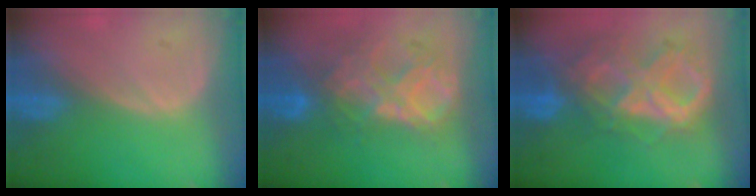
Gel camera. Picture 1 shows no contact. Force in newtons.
{"total": 9.2, "press": 7.8, "slide": 4.9}
{"total": 10.5, "press": 8.9, "slide": 5.5}